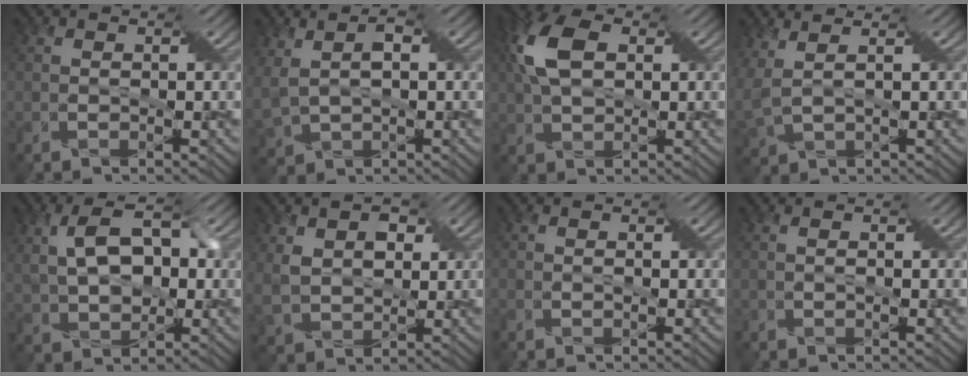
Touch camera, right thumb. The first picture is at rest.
{"total": 5.6, "force": [1.6, 2.8, 4.5], "torque": [-0.117, 0.001, 0.038]}
{"total": 9.2, "force": [2.3, 4.9, 7.4], "torque": [-0.184, 0.022, 0.032]}
{"total": 5.0, "force": [2.3, 2.3, 3.8], "torque": [-0.113, 0.006, 0.059]}
{"total": 8.1, "force": [2.1, 4.3, 6.6], "torque": [-0.137, 0.012, 0.033]}
{"total": 5.3, "force": [2.3, 3.5, 3.3], "torque": [-0.094, 0.001, 0.047]}
{"total": 0.6, "force": [-0.1, 0.1, 0.5], "torque": [-0.002, 0.002, 0.000]}
{"total": 0.7, "force": [0.2, 0.1, 0.7], "torque": [-0.008, 0.004, 0.007]}